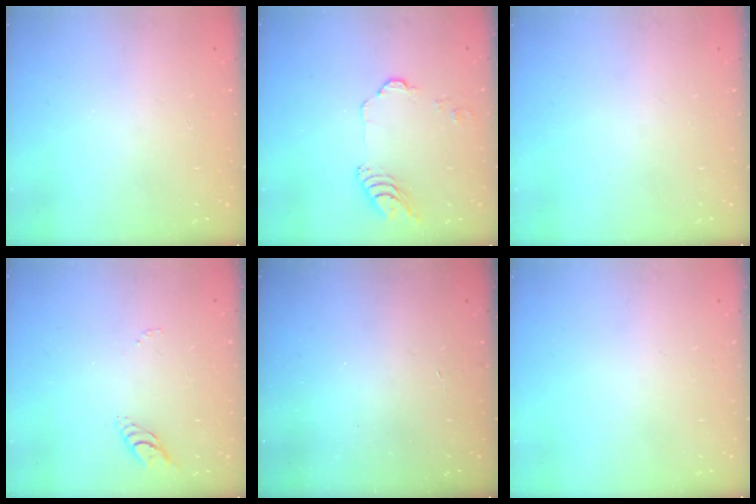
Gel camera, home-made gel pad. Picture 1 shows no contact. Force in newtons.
{"total": 8.3, "press": 8.3, "slide": 0.8}
{"total": 0.0}
{"total": 4.8, "press": 4.8, "slide": 0.5}
{"total": 3.3, "press": 3.3, "slide": 0.3}
{"total": 0.0}